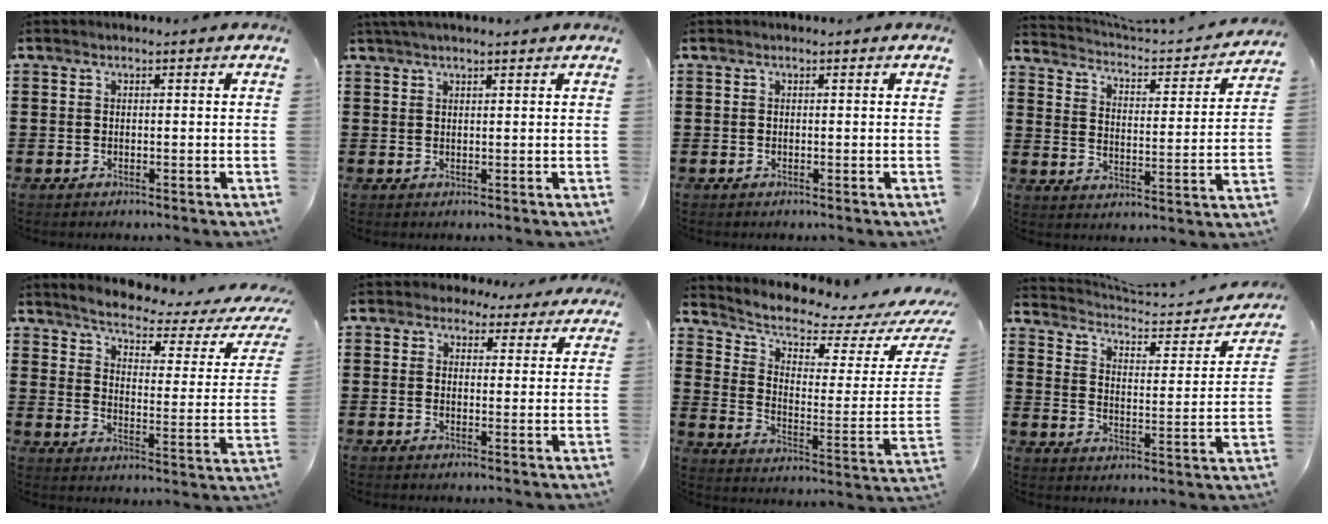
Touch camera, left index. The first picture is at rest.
{"total": 1.7, "force": [1.4, 0.0, 1.0], "torque": [-0.021, 0.000, 0.027]}
{"total": 0.0}
{"total": 2.2, "force": [2.2, 0.1, 0.5], "torque": [-0.029, -0.028, 0.024]}
{"total": 3.3, "force": [2.6, 0.1, 2.1], "torque": [-0.059, -0.025, 0.033]}
{"total": 3.1, "force": [2.5, 1.7, 0.7], "torque": [-0.017, -0.001, 0.045]}
{"total": 4.7, "force": [4.1, 1.1, 2.1], "torque": [-0.060, -0.045, 0.065]}
{"total": 3.4, "force": [3.1, 1.0, 1.2], "torque": [-0.036, -0.027, 0.043]}